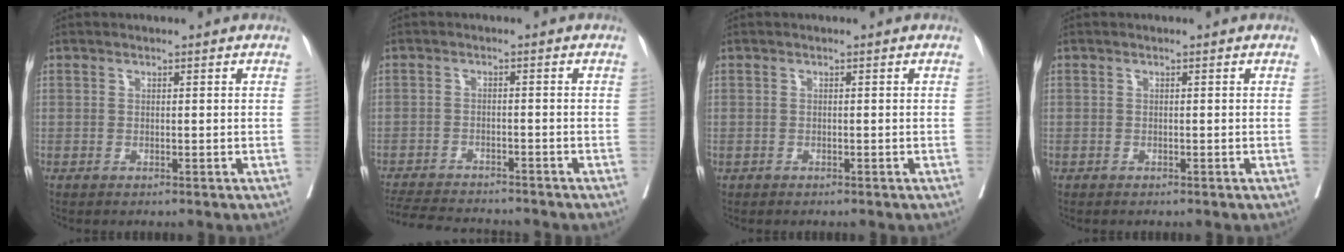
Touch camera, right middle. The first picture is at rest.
{"total": 10.3, "force": [-9.7, 1.3, 3.2], "torque": [-0.053, -0.006, -0.145]}
{"total": 0.0}
{"total": 0.0}